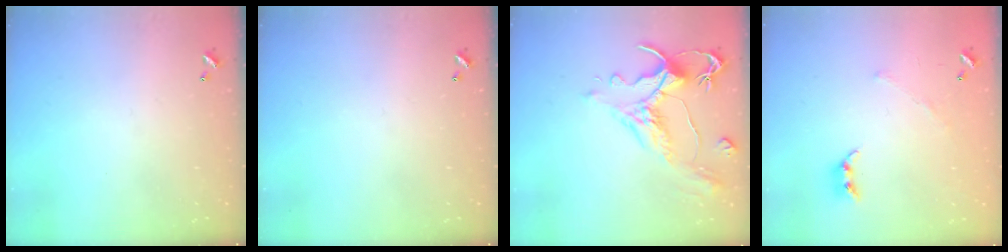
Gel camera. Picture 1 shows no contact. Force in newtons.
{"total": 0.0}
{"total": 1.6, "press": 0.4, "slide": 1.6}
{"total": 3.7, "press": 3.6, "slide": 0.9}